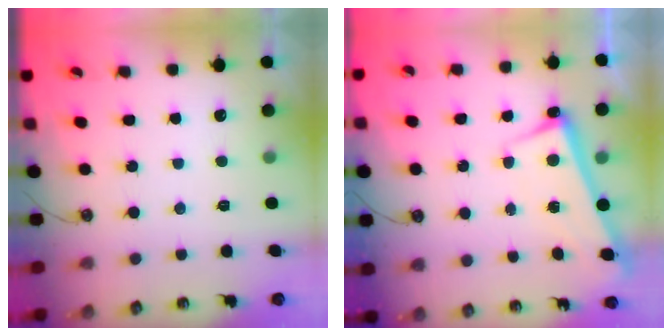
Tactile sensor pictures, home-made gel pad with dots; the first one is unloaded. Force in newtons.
{"total": 1.0, "press": 0.6, "slide": 0.8}